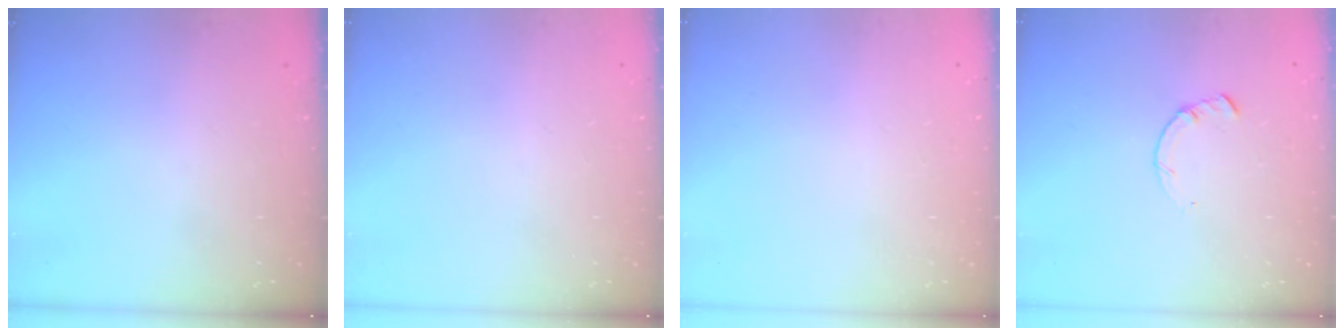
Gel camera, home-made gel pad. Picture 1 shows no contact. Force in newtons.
{"total": 0.0}
{"total": 2.6, "press": 2.6, "slide": 0.2}
{"total": 1.4, "press": 1.4, "slide": 0.2}